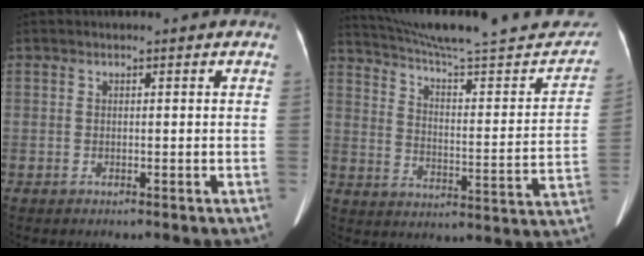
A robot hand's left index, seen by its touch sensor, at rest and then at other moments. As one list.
[{"total": 28.0, "force": [25.3, 3.2, 11.6], "torque": [-0.170, -0.056, 0.332]}]